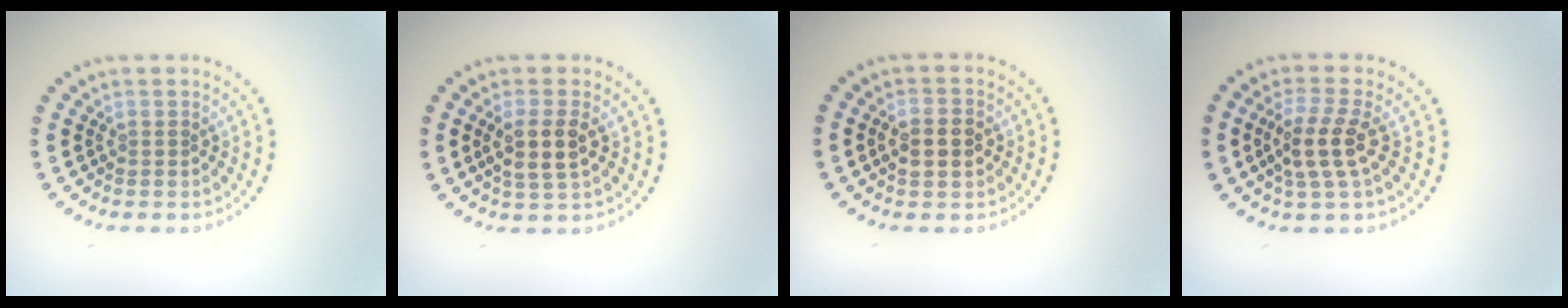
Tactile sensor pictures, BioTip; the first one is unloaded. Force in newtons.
{"total": 2.9, "press": 2.6, "slide": 1.3}
{"total": 2.6, "press": 2.6, "slide": 0.2}
{"total": 3.5, "press": 3.0, "slide": 1.7}